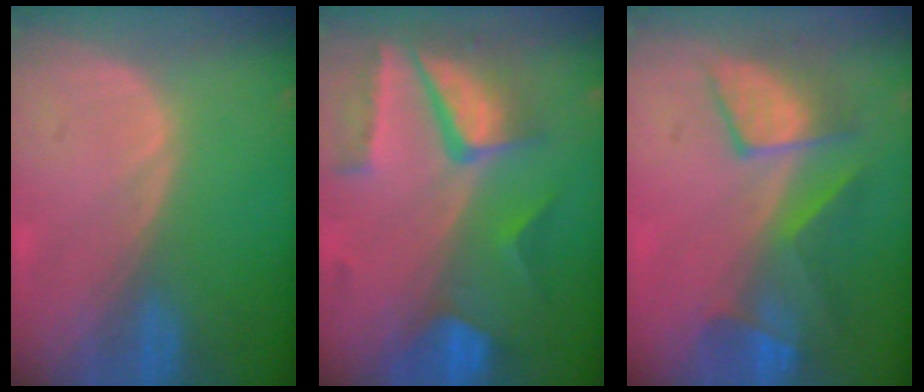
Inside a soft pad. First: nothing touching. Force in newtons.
{"total": 10.3, "press": 8.6, "slide": 5.6}
{"total": 7.5, "press": 7.4, "slide": 1.2}